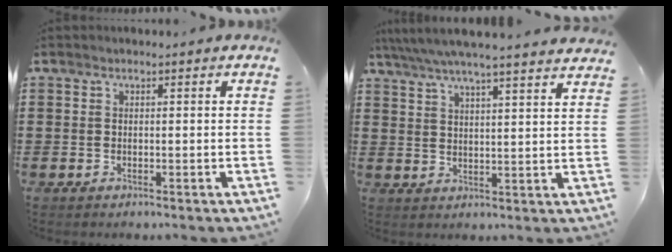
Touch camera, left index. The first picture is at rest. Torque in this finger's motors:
{"motor_torque": [2.14, 0.00, 0.58, 0.15]}